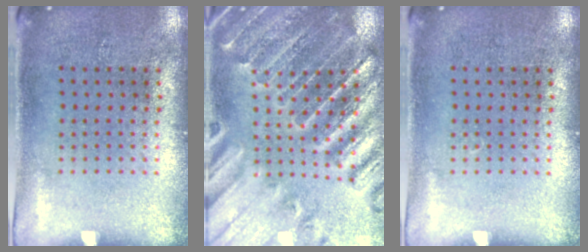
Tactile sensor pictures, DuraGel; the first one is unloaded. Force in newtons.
{"total": 2.8, "press": 2.8, "slide": 0.4}
{"total": 0.0}